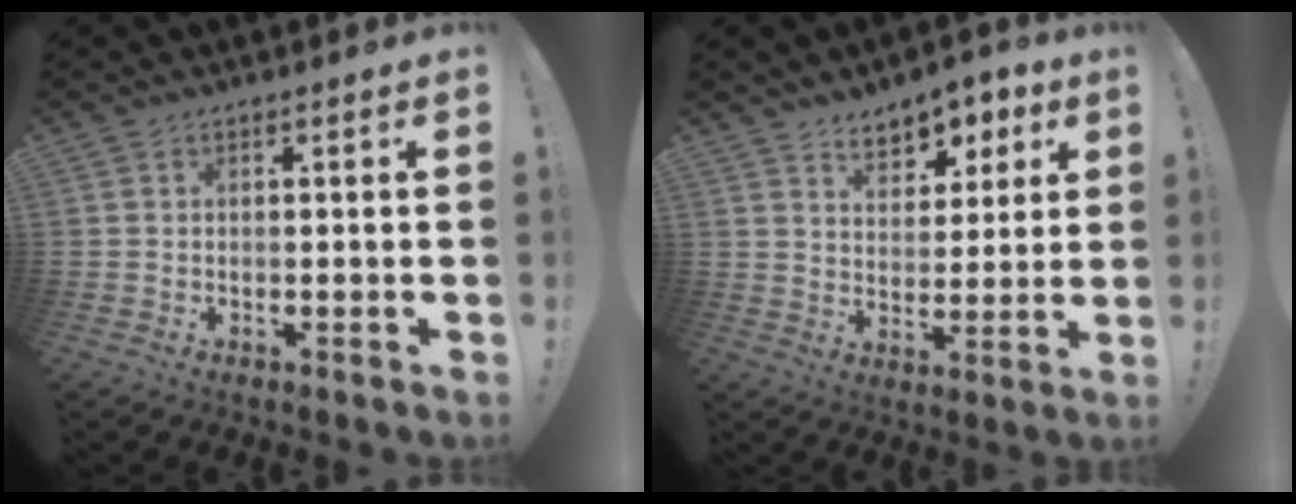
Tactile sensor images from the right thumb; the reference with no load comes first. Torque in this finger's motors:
{"motor_torque": [0.03, 0.14, 0.22, 0.38, 0.02]}